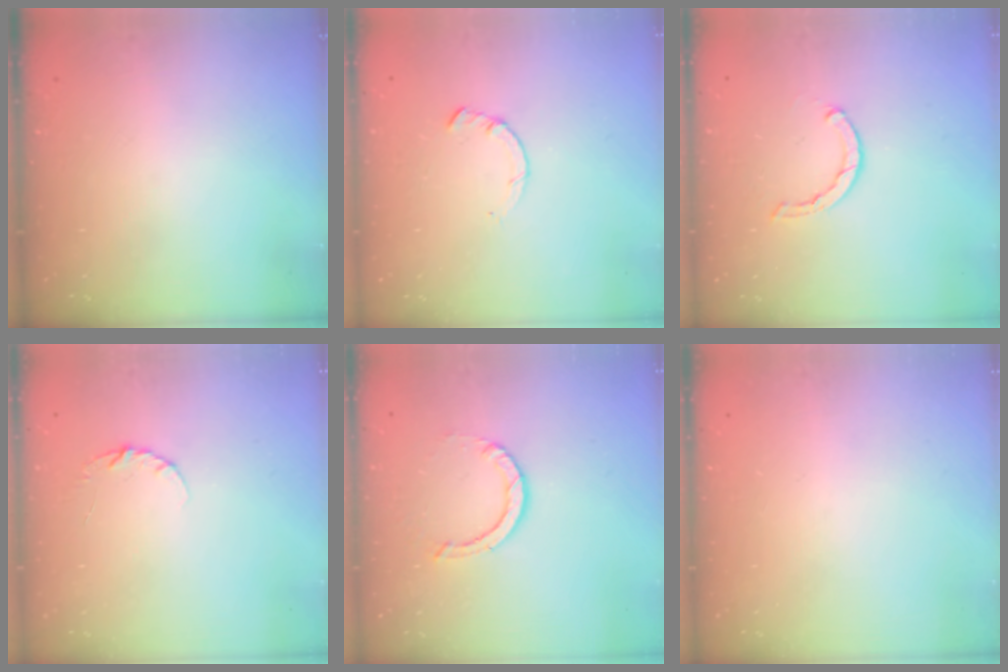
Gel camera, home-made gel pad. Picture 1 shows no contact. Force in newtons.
{"total": 1.4, "press": 1.4, "slide": 0.2}
{"total": 1.7, "press": 1.6, "slide": 0.3}
{"total": 4.0, "press": 4.0, "slide": 0.4}
{"total": 3.6, "press": 3.6, "slide": 0.3}
{"total": 0.0}